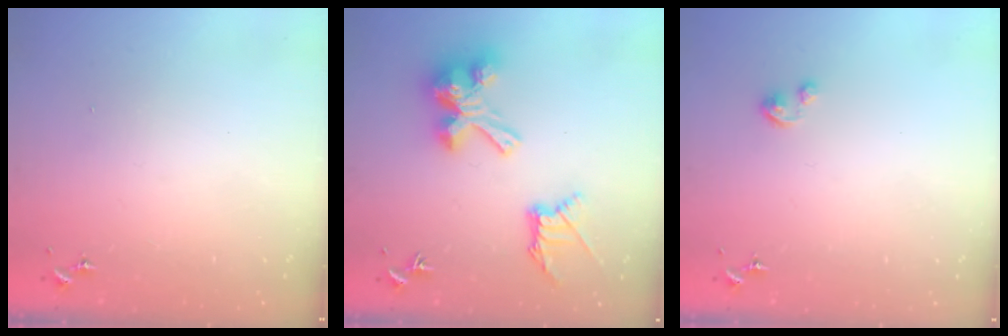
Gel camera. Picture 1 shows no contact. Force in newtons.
{"total": 18.2, "press": 18.2, "slide": 1.1}
{"total": 2.8, "press": 2.8, "slide": 0.2}